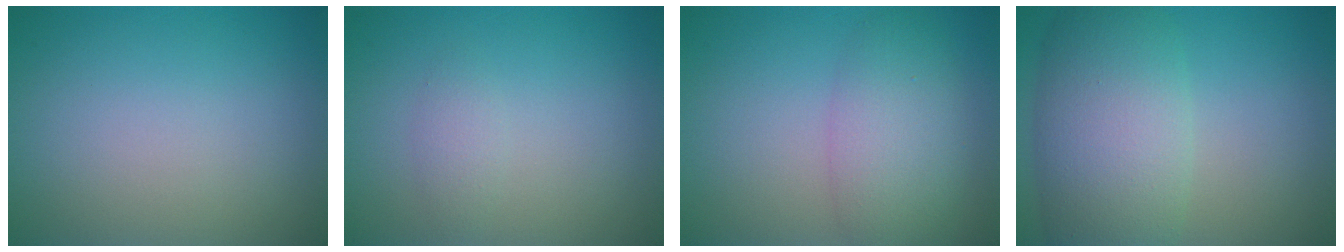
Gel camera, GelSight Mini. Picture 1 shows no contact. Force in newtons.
{"total": 1.1, "press": 1.1, "slide": 0.0}
{"total": 4.8, "press": 4.8, "slide": 0.2}
{"total": 8.1, "press": 8.1, "slide": 0.5}